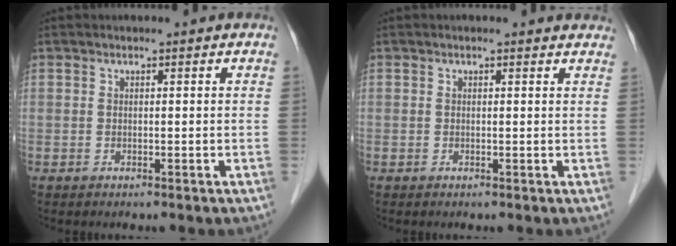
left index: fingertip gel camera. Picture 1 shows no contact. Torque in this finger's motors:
{"motor_torque": [0.12, -0.12, -0.41, -0.11]}